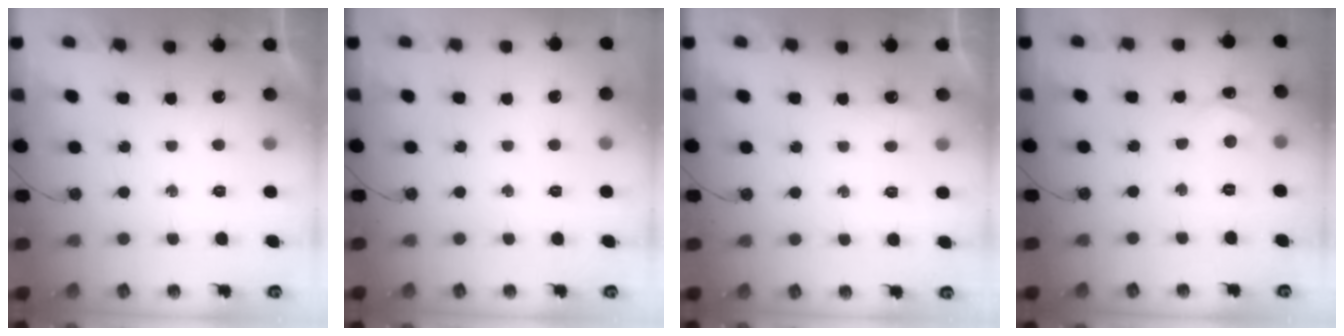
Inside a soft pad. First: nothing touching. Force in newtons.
{"total": 0.0}
{"total": 2.8, "press": 2.8, "slide": 0.4}
{"total": 2.5, "press": 2.5, "slide": 0.4}